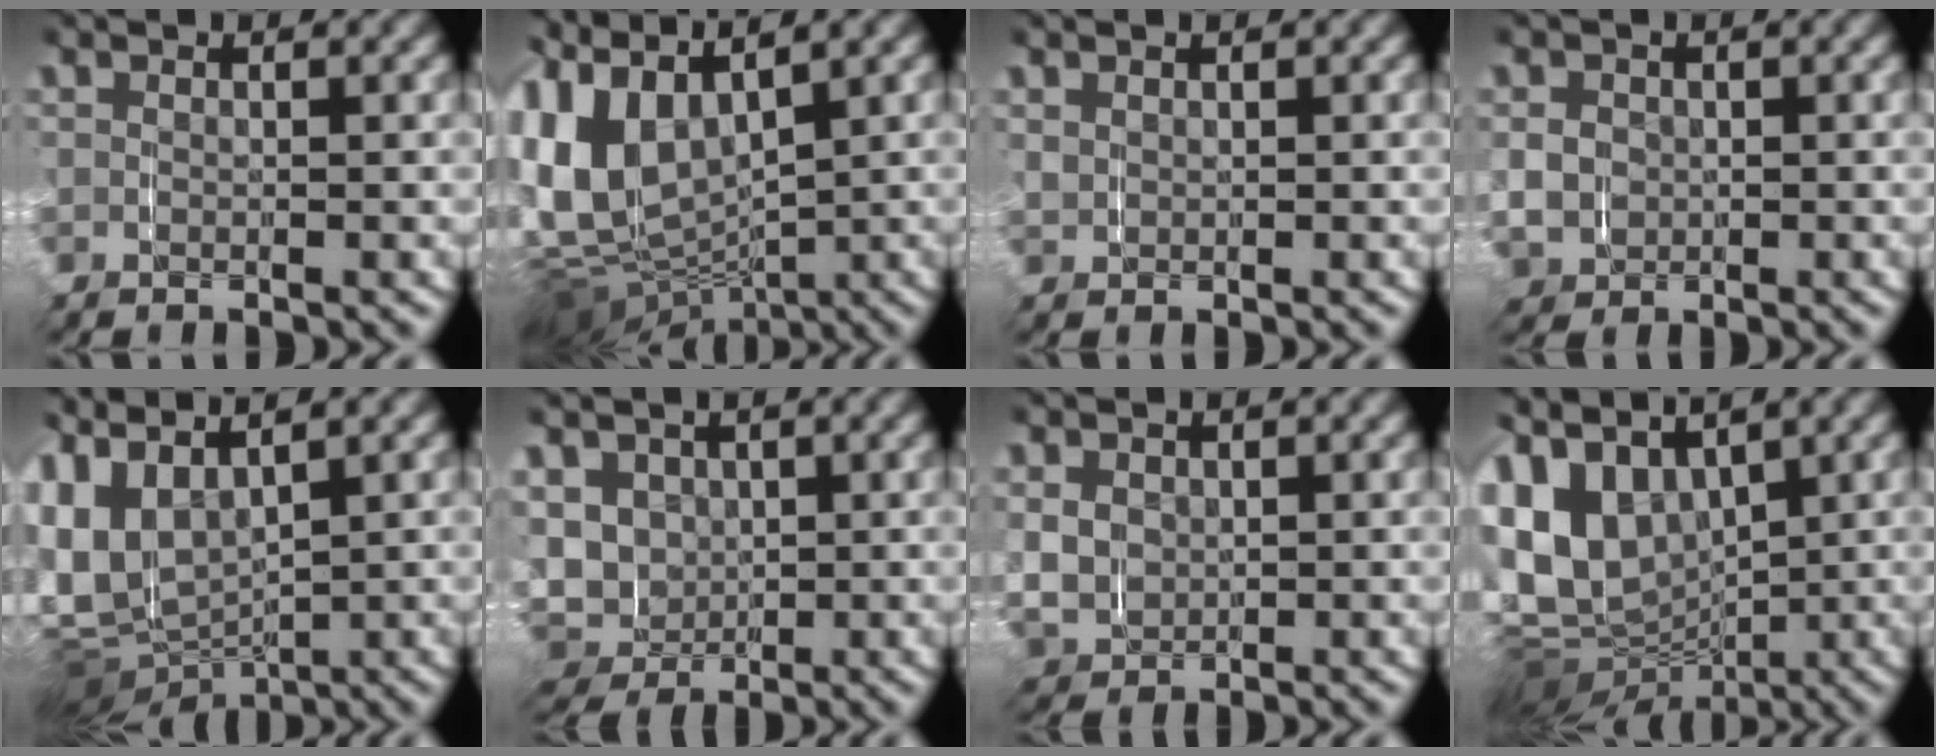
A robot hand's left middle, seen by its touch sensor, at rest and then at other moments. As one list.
[{"total": 15.0, "force": [-1.3, 12.2, 8.6], "torque": [-0.232, -0.043, -0.016]}, {"total": 0.9, "force": [0.5, 0.8, 0.2], "torque": [-0.014, -0.001, 0.013]}, {"total": 3.6, "force": [-0.6, 3.4, 1.0], "torque": [-0.056, -0.021, -0.002]}, {"total": 15.4, "force": [-0.5, 13.3, 7.8], "torque": [-0.233, -0.046, -0.007]}, {"total": 7.2, "force": [-0.2, 6.7, 2.6], "torque": [-0.105, -0.040, 0.010]}, {"total": 4.9, "force": [-0.1, 4.6, 1.7], "torque": [-0.074, -0.022, 0.005]}, {"total": 15.7, "force": [-0.7, 13.4, 8.1], "torque": [-0.226, -0.047, -0.007]}]